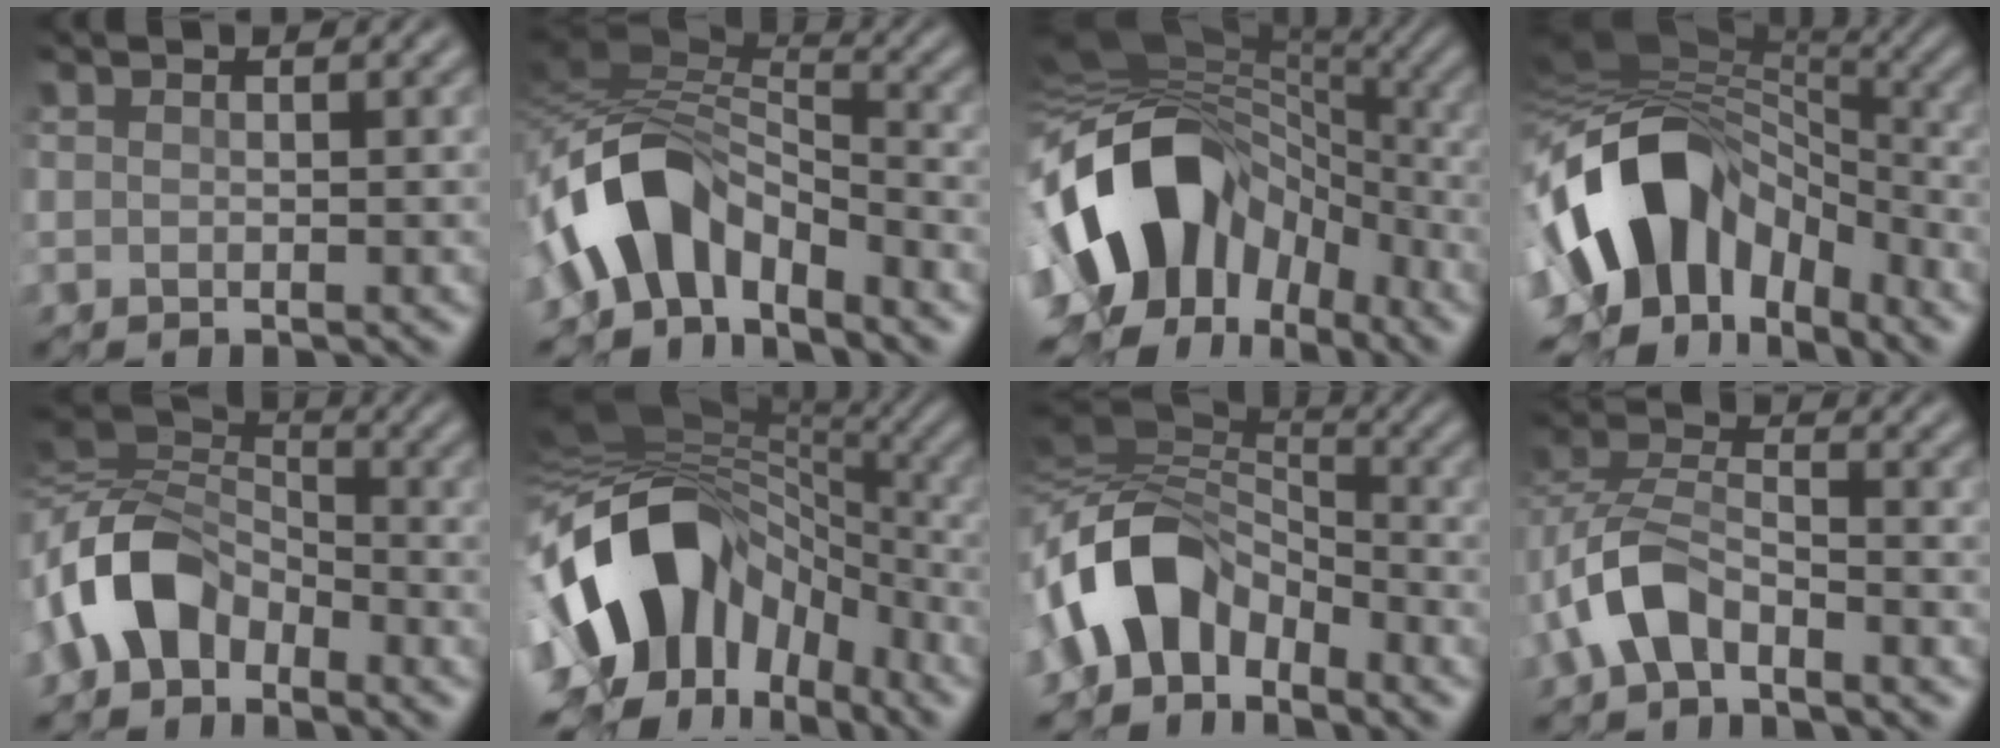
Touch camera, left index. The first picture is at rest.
{"total": 8.1, "force": [-4.3, 4.2, 5.5], "torque": [-0.096, 0.013, -0.086]}
{"total": 15.2, "force": [-4.1, 10.6, 10.0], "torque": [-0.193, -0.009, -0.074]}
{"total": 13.0, "force": [-4.7, 8.8, 8.2], "torque": [-0.161, 0.004, -0.091]}
{"total": 7.6, "force": [-3.4, 4.8, 4.9], "torque": [-0.098, 0.012, -0.081]}
{"total": 15.3, "force": [-3.7, 10.5, 10.4], "torque": [-0.196, -0.008, -0.063]}
{"total": 7.7, "force": [-4.0, 4.4, 4.9], "torque": [-0.087, 0.011, -0.082]}
{"total": 5.1, "force": [-3.3, 2.2, 3.2], "torque": [-0.073, 0.009, -0.071]}